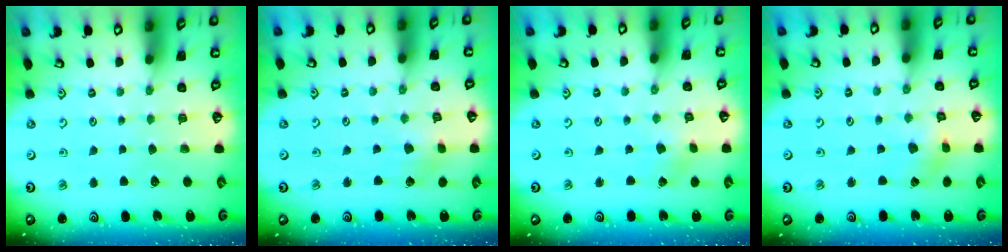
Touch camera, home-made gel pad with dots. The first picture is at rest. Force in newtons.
{"total": 2.6, "press": 2.6, "slide": 0.3}
{"total": 0.5, "press": 0.5, "slide": 0.1}
{"total": 1.6, "press": 1.5, "slide": 0.4}